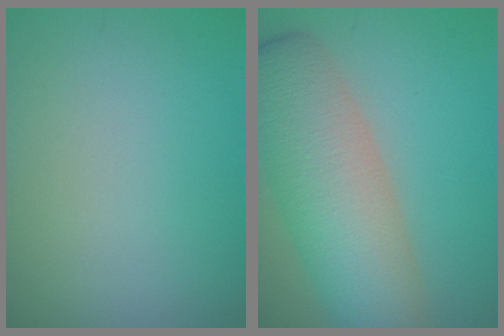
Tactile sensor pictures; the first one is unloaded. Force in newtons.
{"total": 10.1, "press": 10.1, "slide": 0.3}